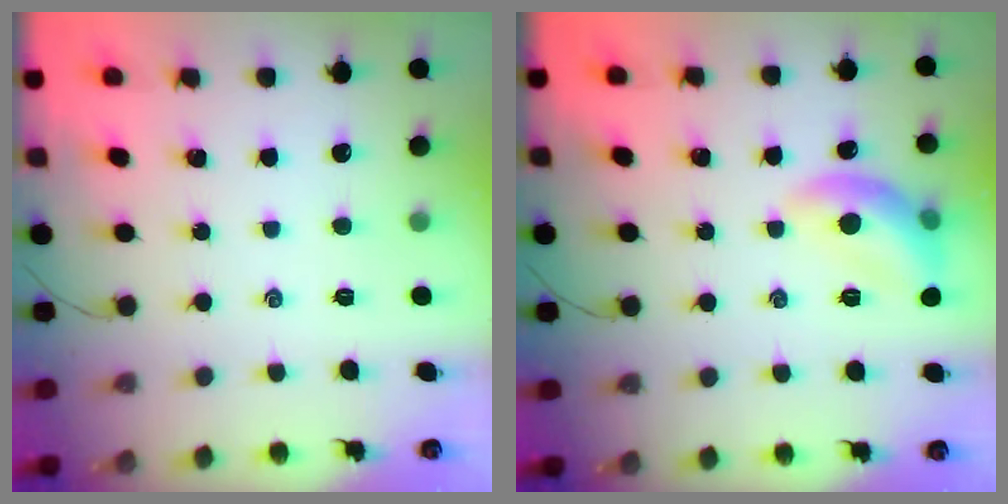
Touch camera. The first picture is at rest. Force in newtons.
{"total": 11.3, "press": 11.3, "slide": 0.9}